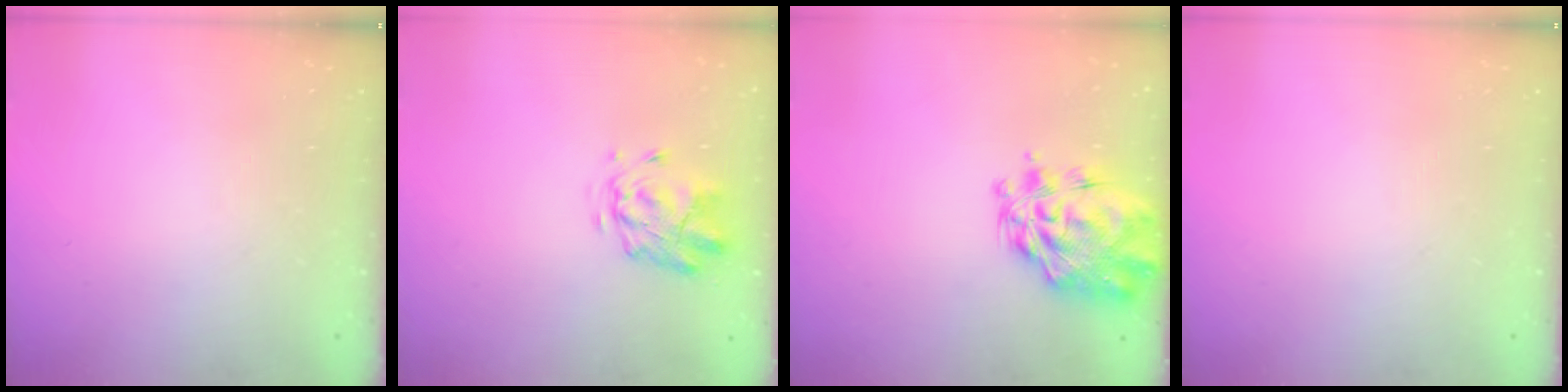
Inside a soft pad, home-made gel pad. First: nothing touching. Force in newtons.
{"total": 2.8, "press": 2.4, "slide": 1.4}
{"total": 7.9, "press": 7.4, "slide": 2.8}
{"total": 0.0}